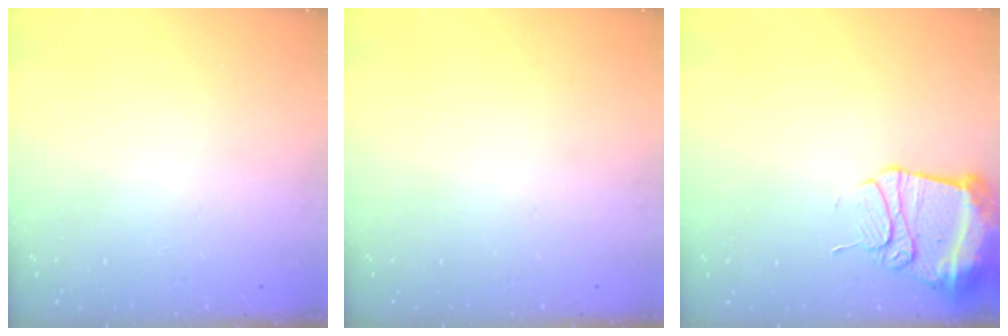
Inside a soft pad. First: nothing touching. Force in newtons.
{"total": 0.0}
{"total": 13.2, "press": 13.2, "slide": 1.4}